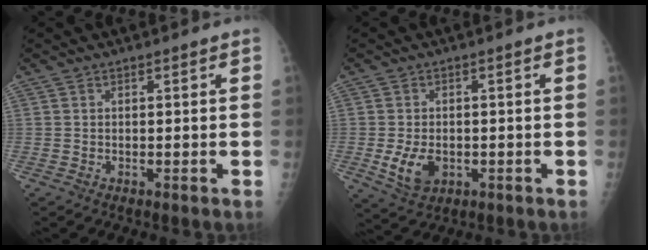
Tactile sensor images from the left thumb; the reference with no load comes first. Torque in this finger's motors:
{"motor_torque": [-0.12, 0.04, 0.62, 0.00, 0.05]}